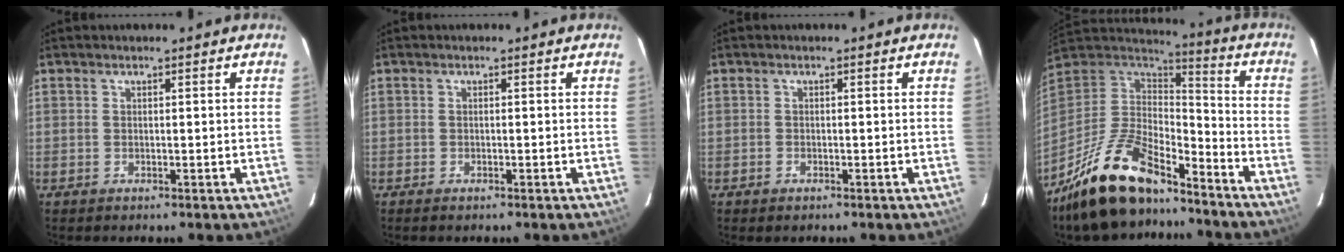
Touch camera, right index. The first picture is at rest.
{"total": 0.7, "force": [-0.6, 0.1, 0.3], "torque": [-0.008, -0.002, -0.011]}
{"total": 0.8, "force": [-0.6, 0.5, 0.1], "torque": [-0.005, -0.002, -0.009]}
{"total": 22.2, "force": [-16.4, 8.1, 12.7], "torque": [-0.261, -0.022, -0.286]}